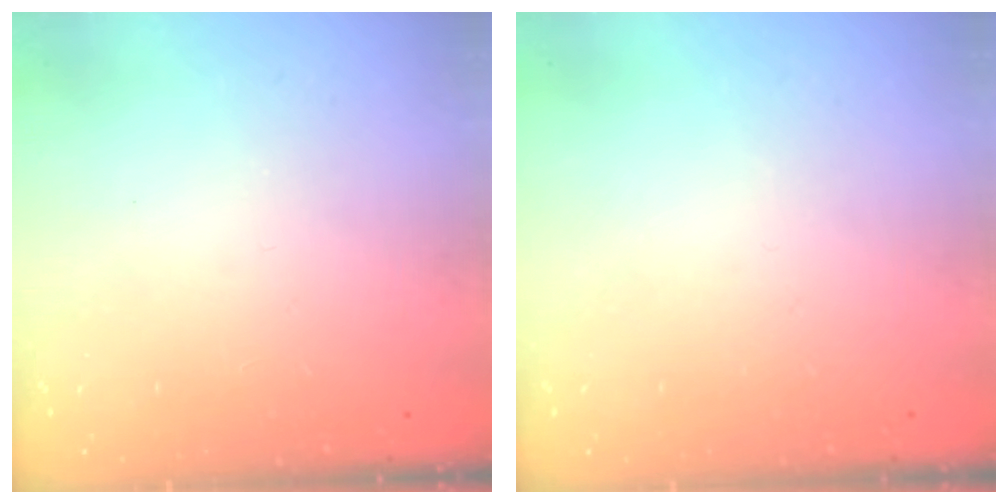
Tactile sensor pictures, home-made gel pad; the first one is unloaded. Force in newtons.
{"total": 0.0}